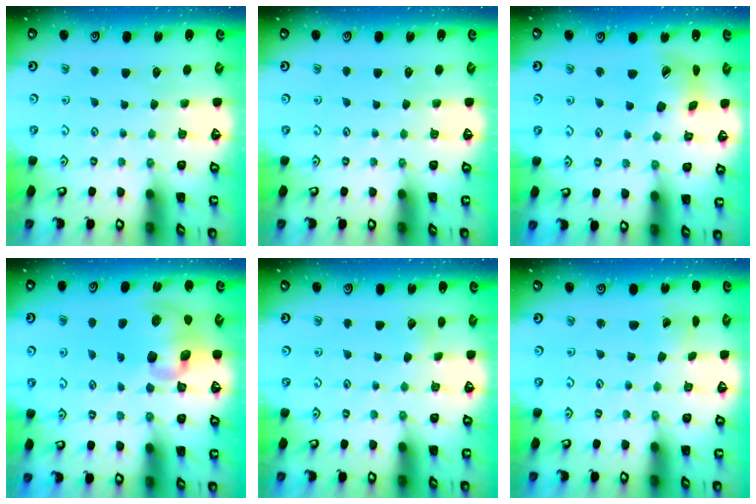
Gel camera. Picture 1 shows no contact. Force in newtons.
{"total": 0.0}
{"total": 11.4, "press": 11.3, "slide": 1.3}
{"total": 12.0, "press": 11.9, "slide": 1.9}
{"total": 2.9, "press": 2.9, "slide": 0.2}
{"total": 1.0, "press": 1.0, "slide": 0.0}